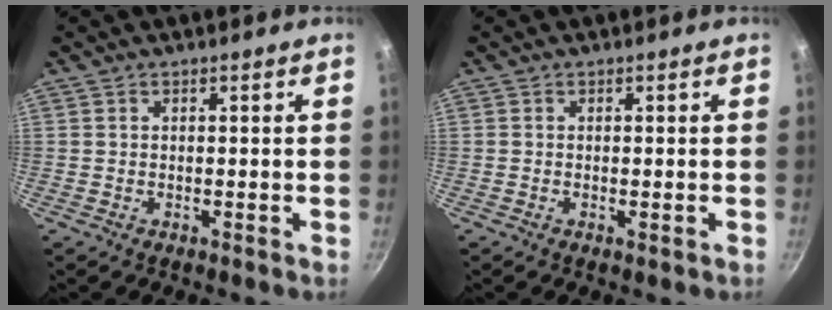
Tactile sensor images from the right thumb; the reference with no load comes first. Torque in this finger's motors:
{"motor_torque": [-0.13, -0.09, -0.39, 0.21, 0.02]}